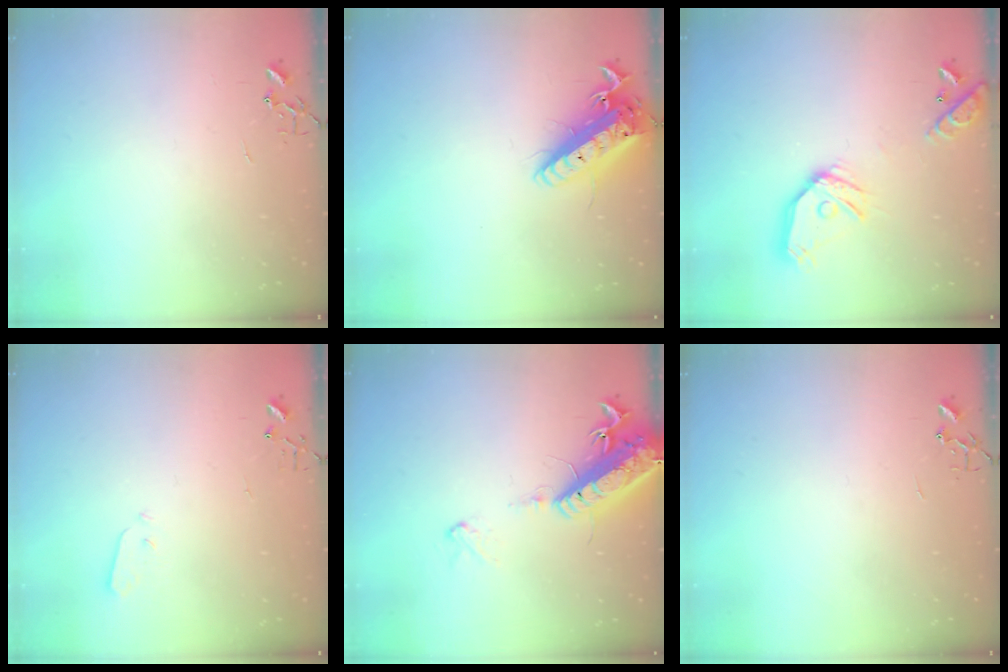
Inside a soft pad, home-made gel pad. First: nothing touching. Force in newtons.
{"total": 16.4, "press": 16.0, "slide": 3.4}
{"total": 16.2, "press": 16.0, "slide": 2.5}
{"total": 3.5, "press": 3.5, "slide": 0.2}
{"total": 17.9, "press": 17.5, "slide": 3.9}
{"total": 0.0}